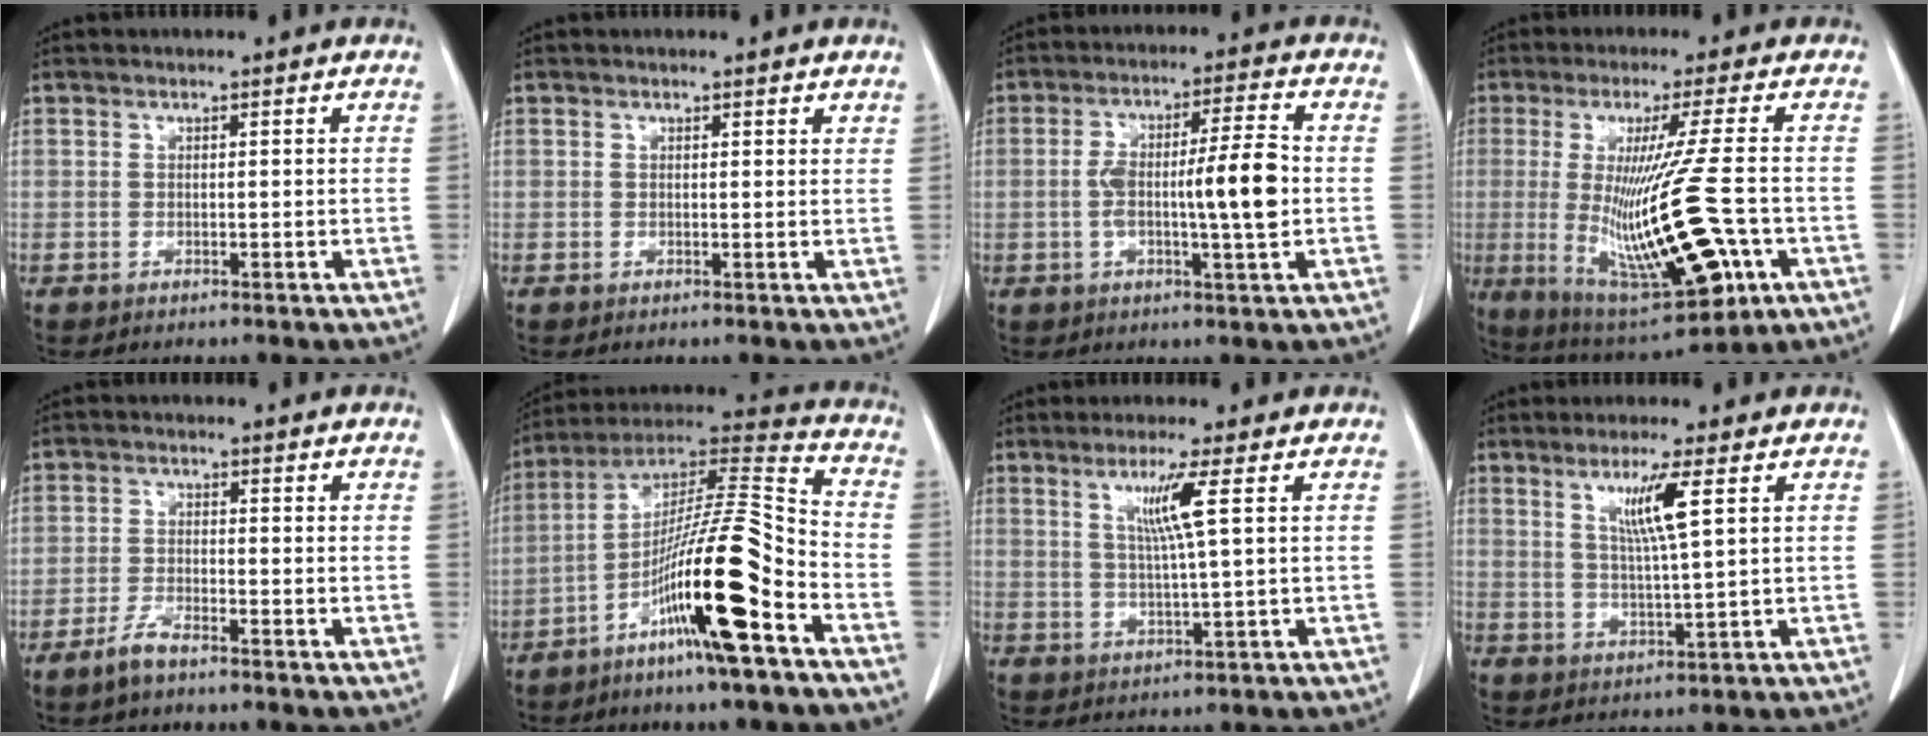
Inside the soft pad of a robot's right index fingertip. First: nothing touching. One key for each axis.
{"total": 1.1, "fx": 1.1, "fy": 0.3, "fz": 0.2, "tx": 0.000, "ty": -0.004, "tz": 0.009}
{"total": 10.3, "fx": -0.9, "fy": 0.8, "fz": 10.3, "tx": -0.174, "ty": 0.011, "tz": -0.020}
{"total": 20.3, "fx": -4.0, "fy": 1.8, "fz": 19.8, "tx": -0.370, "ty": -0.042, "tz": -0.049}
{"total": 3.0, "fx": -2.5, "fy": 0.3, "fz": 1.6, "tx": -0.036, "ty": -0.002, "tz": -0.055}
{"total": 17.6, "fx": -8.3, "fy": 0.2, "fz": 15.6, "tx": -0.280, "ty": -0.006, "tz": -0.151}
{"total": 5.5, "fx": 2.0, "fy": -1.2, "fz": 5.0, "tx": -0.095, "ty": -0.007, "tz": 0.039}
{"total": 6.1, "fx": 2.6, "fy": -0.8, "fz": 5.5, "tx": -0.102, "ty": -0.009, "tz": 0.048}